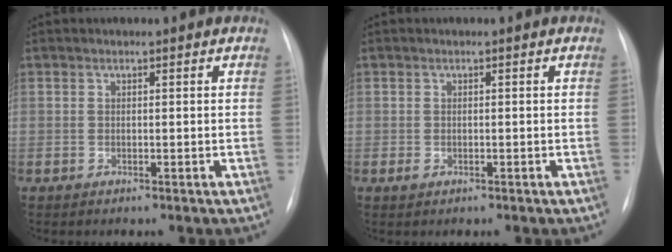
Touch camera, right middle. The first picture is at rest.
{"total": 0.9, "force": [-0.3, 0.6, 0.6], "torque": [-0.012, 0.000, -0.003]}